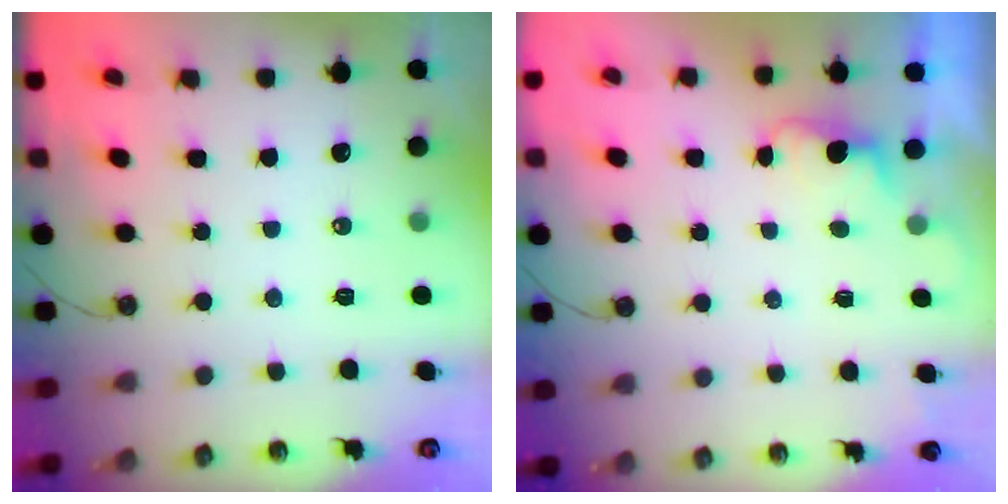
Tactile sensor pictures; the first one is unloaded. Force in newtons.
{"total": 1.1, "press": 0.8, "slide": 0.8}